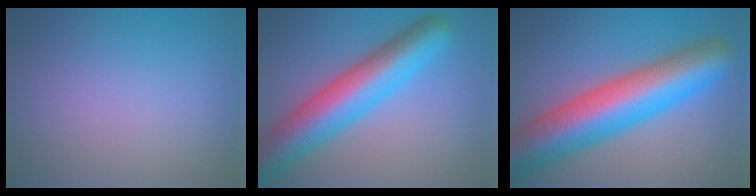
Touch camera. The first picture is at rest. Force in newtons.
{"total": 9.4, "press": 9.4, "slide": 0.4}
{"total": 12.1, "press": 12.1, "slide": 0.4}